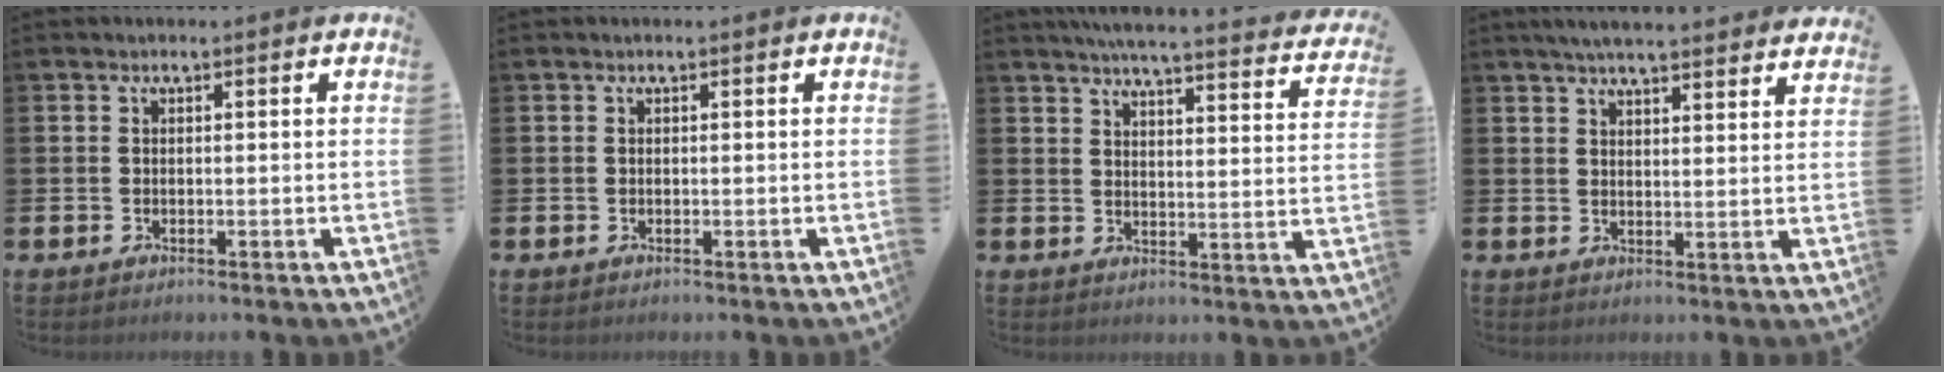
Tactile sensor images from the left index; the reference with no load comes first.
{"total": 0.0}
{"total": 5.1, "force": [4.9, 0.1, 1.4], "torque": [-0.038, -0.041, 0.081]}
{"total": 5.0, "force": [4.8, 0.2, 1.3], "torque": [-0.034, -0.020, 0.085]}